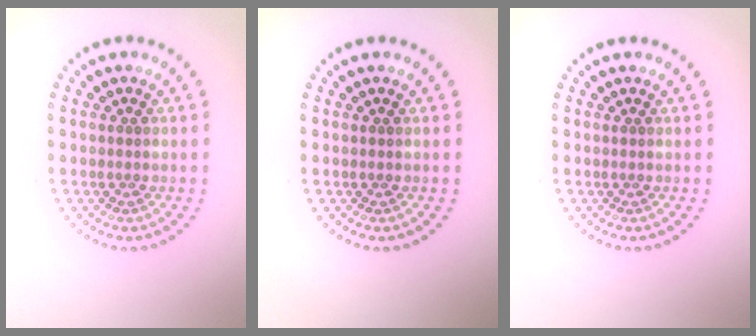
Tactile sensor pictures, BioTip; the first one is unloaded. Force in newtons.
{"total": 0.0}
{"total": 0.0}